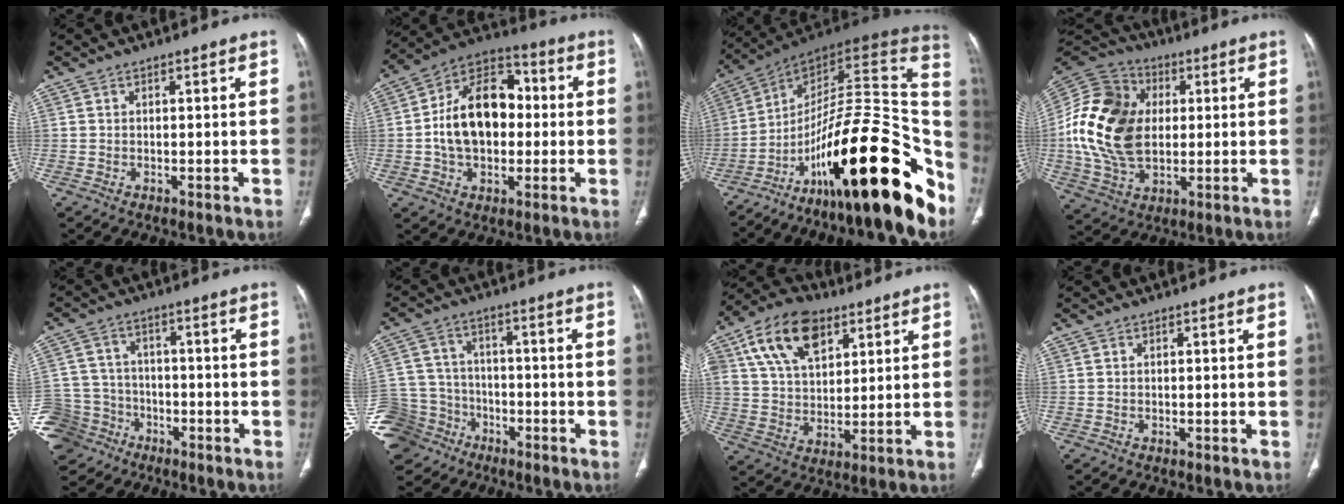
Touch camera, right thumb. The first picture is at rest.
{"total": 17.4, "force": [0.1, 11.8, 12.8], "torque": [-0.185, 0.032, -0.005]}
{"total": 32.5, "force": [-14.8, 9.6, 27.3], "torque": [-0.313, 0.083, -0.228]}
{"total": 21.5, "force": [1.5, 15.2, 15.1], "torque": [-0.295, 0.008, 0.031]}
{"total": 13.3, "force": [-7.6, 10.3, 3.5], "torque": [-0.086, 0.040, -0.131]}
{"total": 14.8, "force": [-8.8, 11.2, 4.2], "torque": [-0.100, 0.045, -0.152]}
{"total": 15.8, "force": [7.4, 9.6, 10.2], "torque": [-0.159, -0.010, 0.133]}
{"total": 0.0}